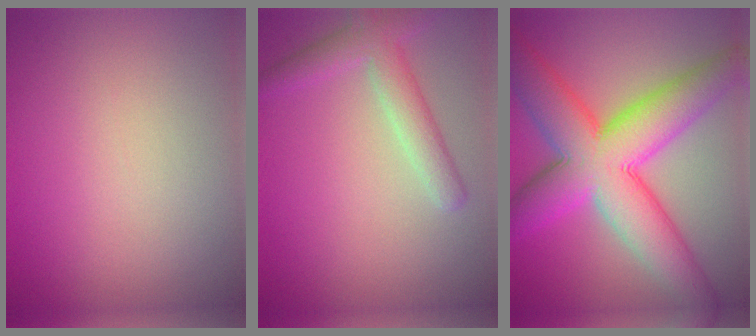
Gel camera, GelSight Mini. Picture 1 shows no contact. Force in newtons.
{"total": 3.4, "press": 3.4, "slide": 0.2}
{"total": 11.6, "press": 11.6, "slide": 0.2}